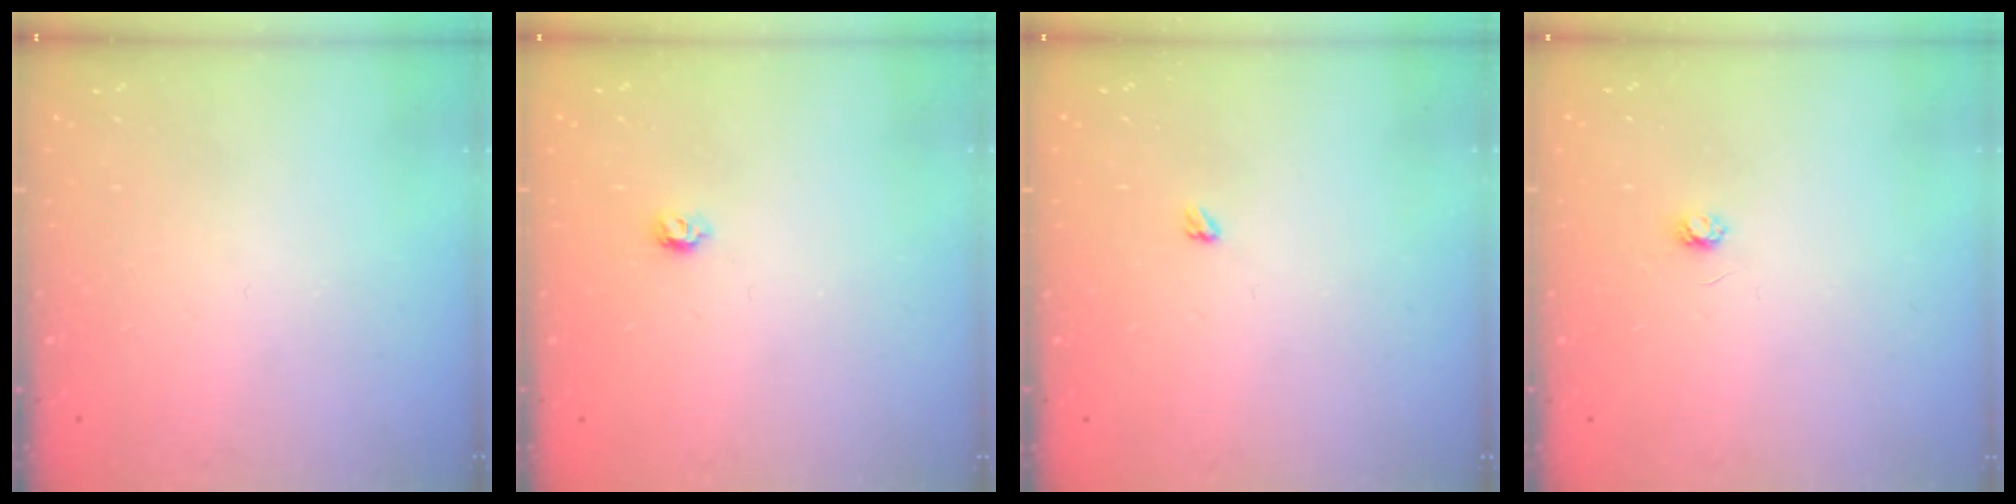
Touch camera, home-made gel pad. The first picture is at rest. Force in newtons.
{"total": 3.8, "press": 3.7, "slide": 0.6}
{"total": 2.4, "press": 2.4, "slide": 0.4}
{"total": 2.9, "press": 2.9, "slide": 0.3}